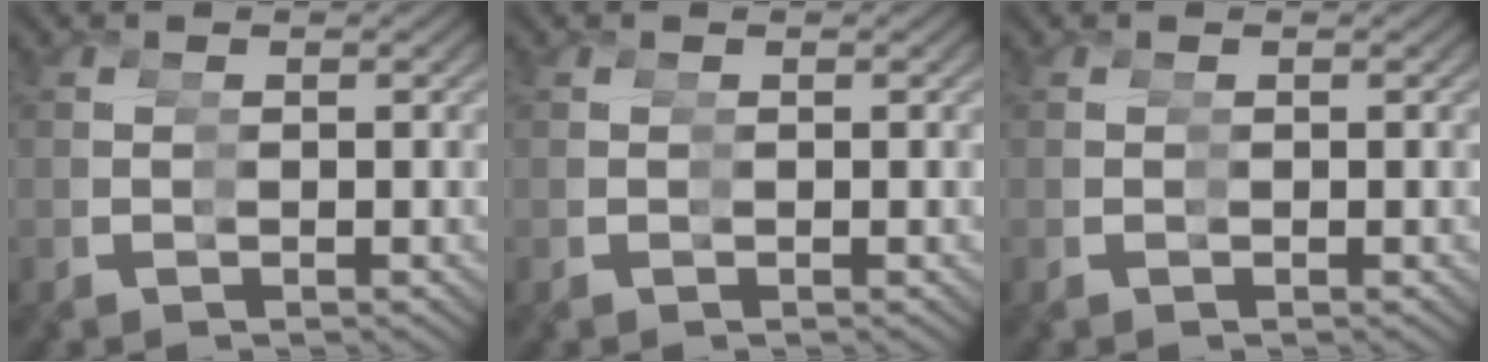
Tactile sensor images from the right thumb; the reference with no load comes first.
{"total": 0.0}
{"total": 0.0}